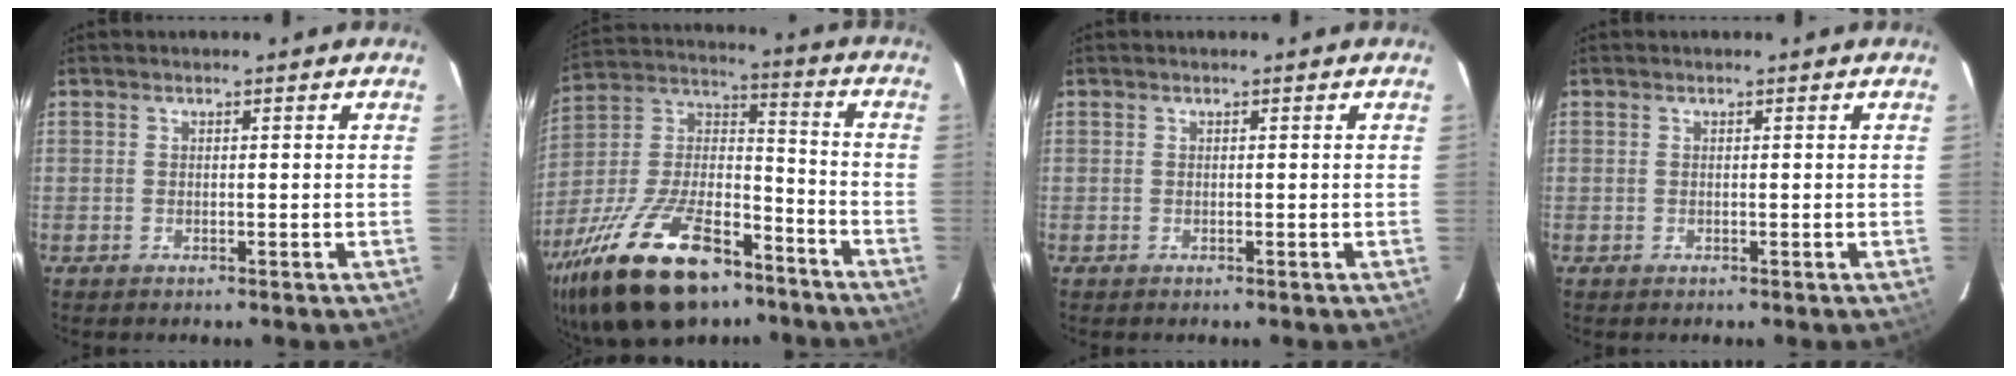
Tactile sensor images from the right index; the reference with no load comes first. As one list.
[{"total": 28.0, "force": [-17.7, 12.4, 17.8], "torque": [-0.354, -0.006, -0.287]}, {"total": 0.0}, {"total": 0.0}]